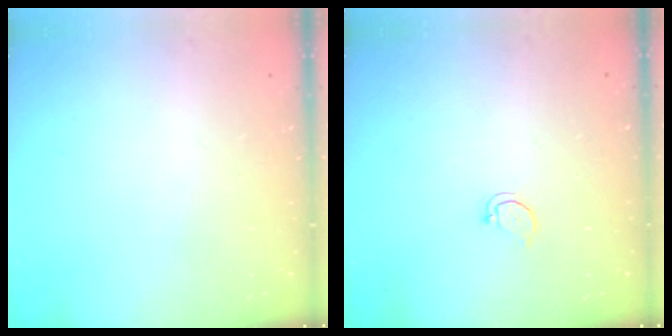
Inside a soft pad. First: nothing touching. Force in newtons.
{"total": 2.2, "press": 2.2, "slide": 0.2}